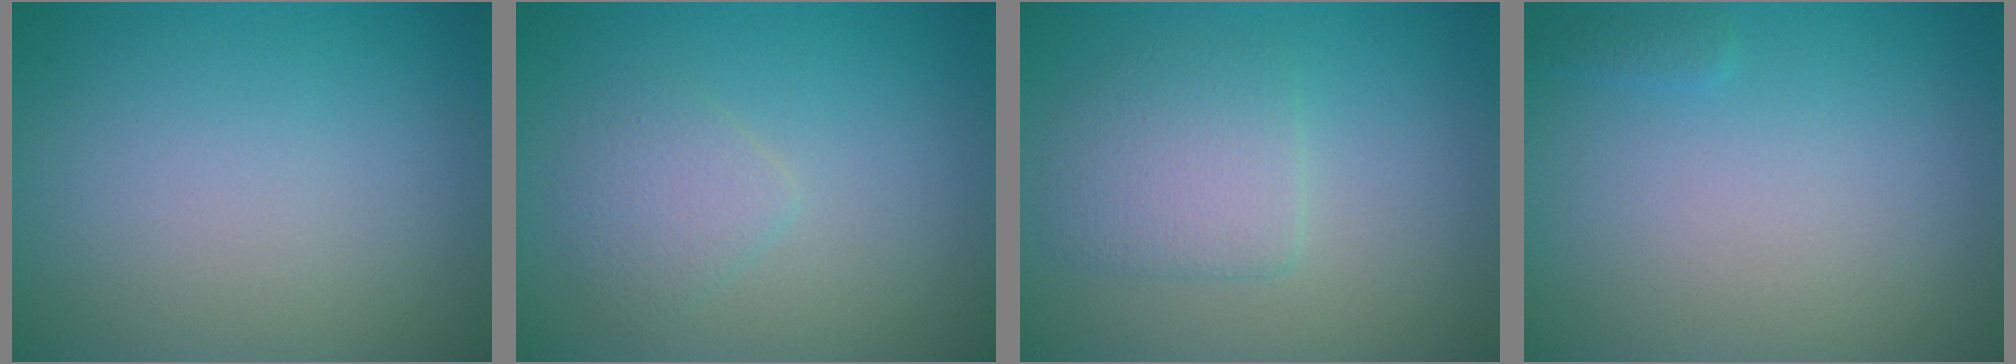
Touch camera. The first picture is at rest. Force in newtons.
{"total": 2.0, "press": 1.9, "slide": 0.1}
{"total": 3.0, "press": 3.0, "slide": 0.4}
{"total": 0.5, "press": 0.5, "slide": 0.1}